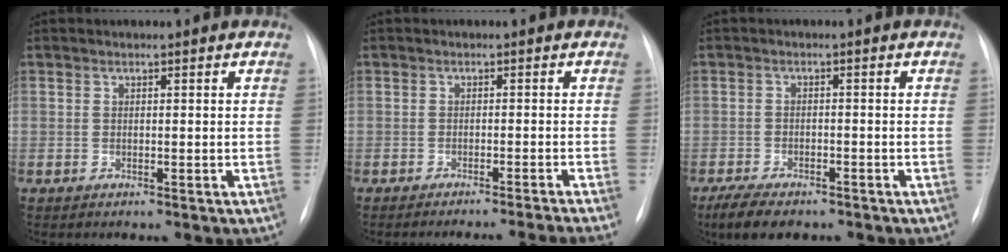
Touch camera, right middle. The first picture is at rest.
{"total": 8.7, "force": [-7.8, -2.7, 2.6], "torque": [-0.003, -0.017, -0.098]}
{"total": 6.7, "force": [-5.1, 2.3, 3.6], "torque": [-0.061, -0.012, -0.079]}